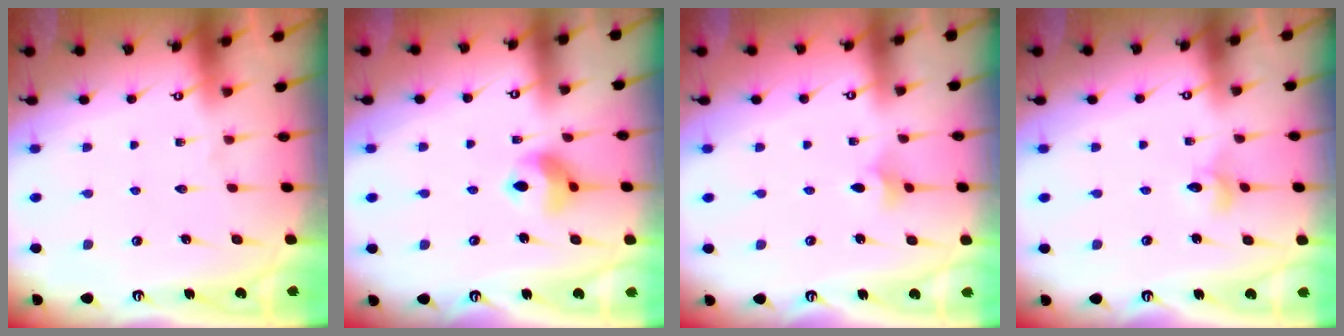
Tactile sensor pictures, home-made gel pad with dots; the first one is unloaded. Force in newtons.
{"total": 9.6, "press": 9.5, "slide": 1.3}
{"total": 3.0, "press": 2.9, "slide": 0.7}
{"total": 3.1, "press": 3.0, "slide": 0.4}